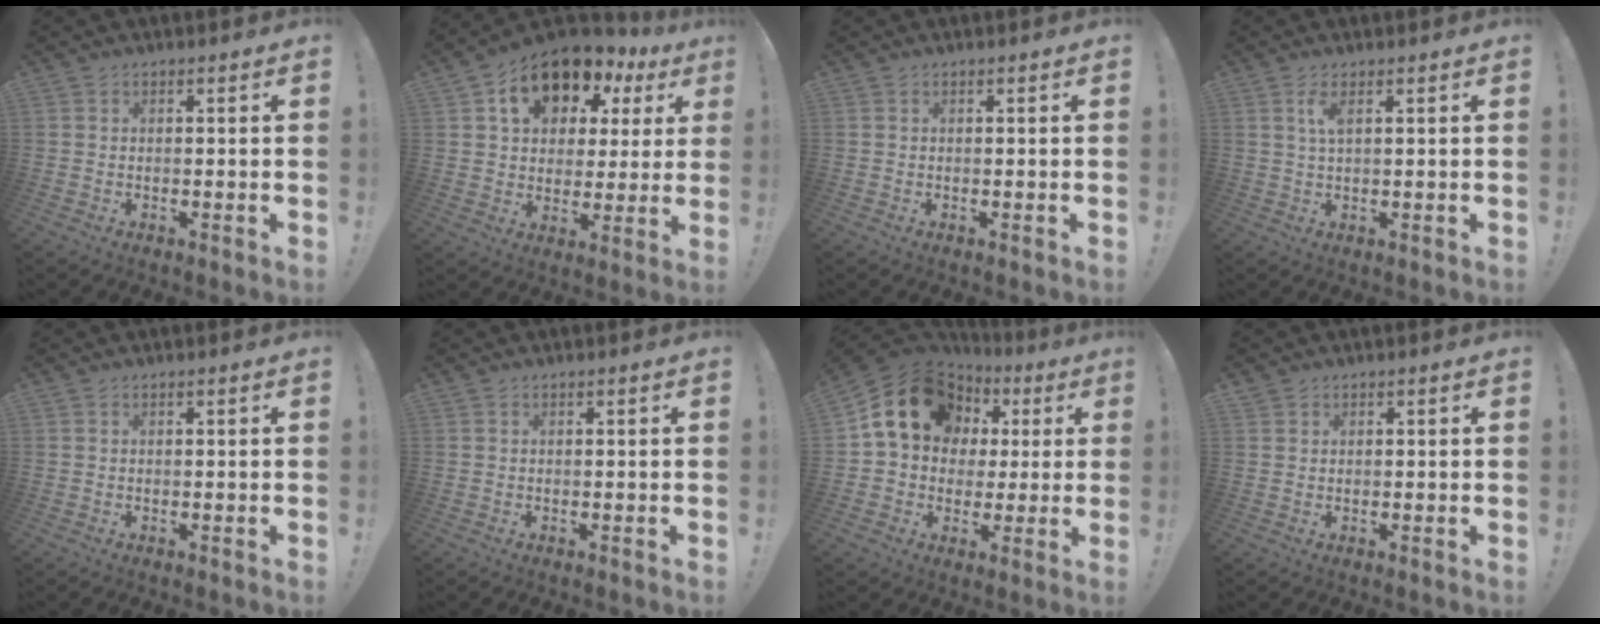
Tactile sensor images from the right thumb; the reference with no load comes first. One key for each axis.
{"total": 15.7, "fx": 8.4, "fy": 10.2, "fz": 8.6, "tx": -0.127, "ty": -0.045, "tz": 0.152}
{"total": 0.0}
{"total": 3.2, "fx": 1.4, "fy": 0.7, "fz": 2.7, "tx": -0.050, "ty": -0.001, "tz": 0.022}
{"total": 0.0}
{"total": 0.0}
{"total": 18.2, "fx": 6.4, "fy": 14.2, "fz": 9.4, "tx": -0.138, "ty": -0.019, "tz": 0.133}
{"total": 1.4, "fx": 1.0, "fy": 1.0, "fz": 0.0, "tx": 0.008, "ty": -0.003, "tz": 0.017}